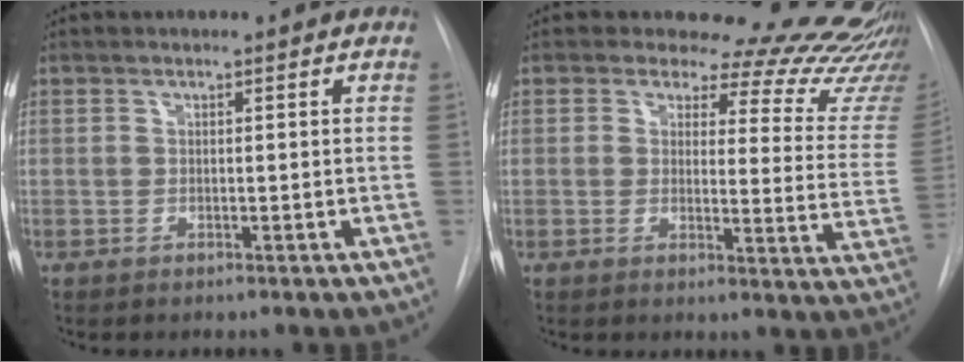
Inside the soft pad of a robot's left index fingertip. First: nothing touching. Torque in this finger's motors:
{"motor_torque": [1.07, -1.04, 0.03, -0.06]}